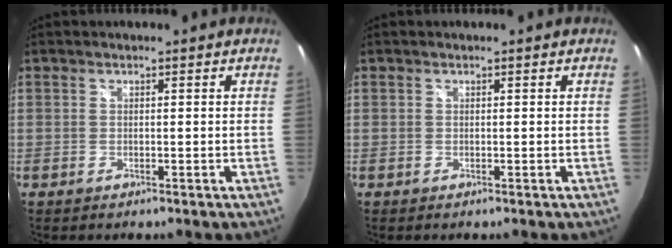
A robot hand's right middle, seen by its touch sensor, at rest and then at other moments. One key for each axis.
{"total": 0.0}